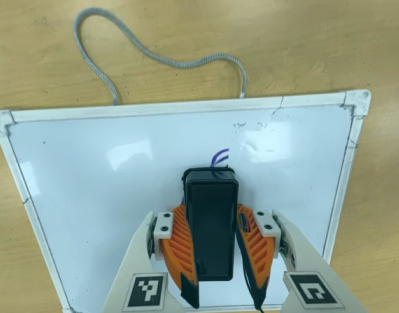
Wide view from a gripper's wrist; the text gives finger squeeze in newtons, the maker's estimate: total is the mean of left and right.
{"total": 15.6, "left": 16.1, "right": 15.0}